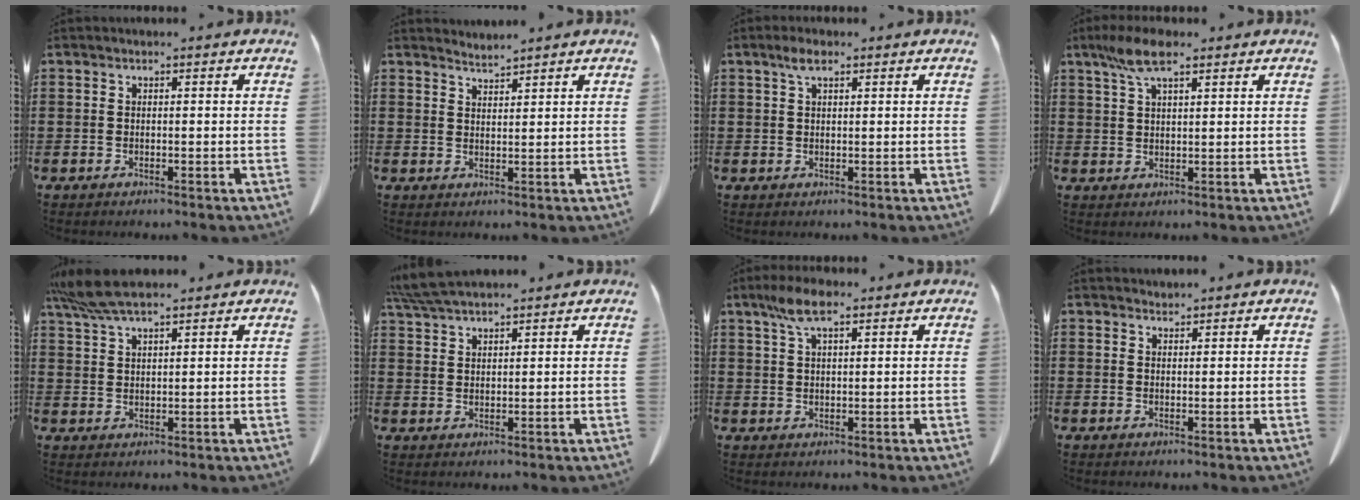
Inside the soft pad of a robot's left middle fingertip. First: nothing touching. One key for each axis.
{"total": 2.1, "fx": 2.0, "fy": -0.2, "fz": -0.3, "tx": 0.000, "ty": -0.004, "tz": 0.041}
{"total": 2.5, "fx": 1.5, "fy": 0.9, "fz": 1.8, "tx": -0.040, "ty": 0.005, "tz": 0.027}
{"total": 6.2, "fx": 3.5, "fy": 1.9, "fz": 4.7, "tx": -0.107, "ty": 0.004, "tz": 0.062}
{"total": 6.3, "fx": 5.1, "fy": 1.2, "fz": 3.5, "tx": -0.081, "ty": -0.004, "tz": 0.096}
{"total": 4.9, "fx": 4.4, "fy": 0.6, "fz": 2.2, "tx": -0.055, "ty": -0.009, "tz": 0.085}
{"total": 5.5, "fx": 3.2, "fy": 1.7, "fz": 4.1, "tx": -0.088, "ty": 0.005, "tz": 0.058}
{"total": 1.3, "fx": 1.2, "fy": 0.3, "fz": -0.1, "tx": -0.001, "ty": -0.001, "tz": 0.026}